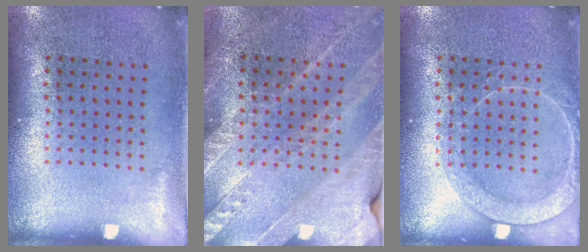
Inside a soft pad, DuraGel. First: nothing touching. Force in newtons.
{"total": 2.6, "press": 2.5, "slide": 0.6}
{"total": 2.3, "press": 2.3, "slide": 0.3}